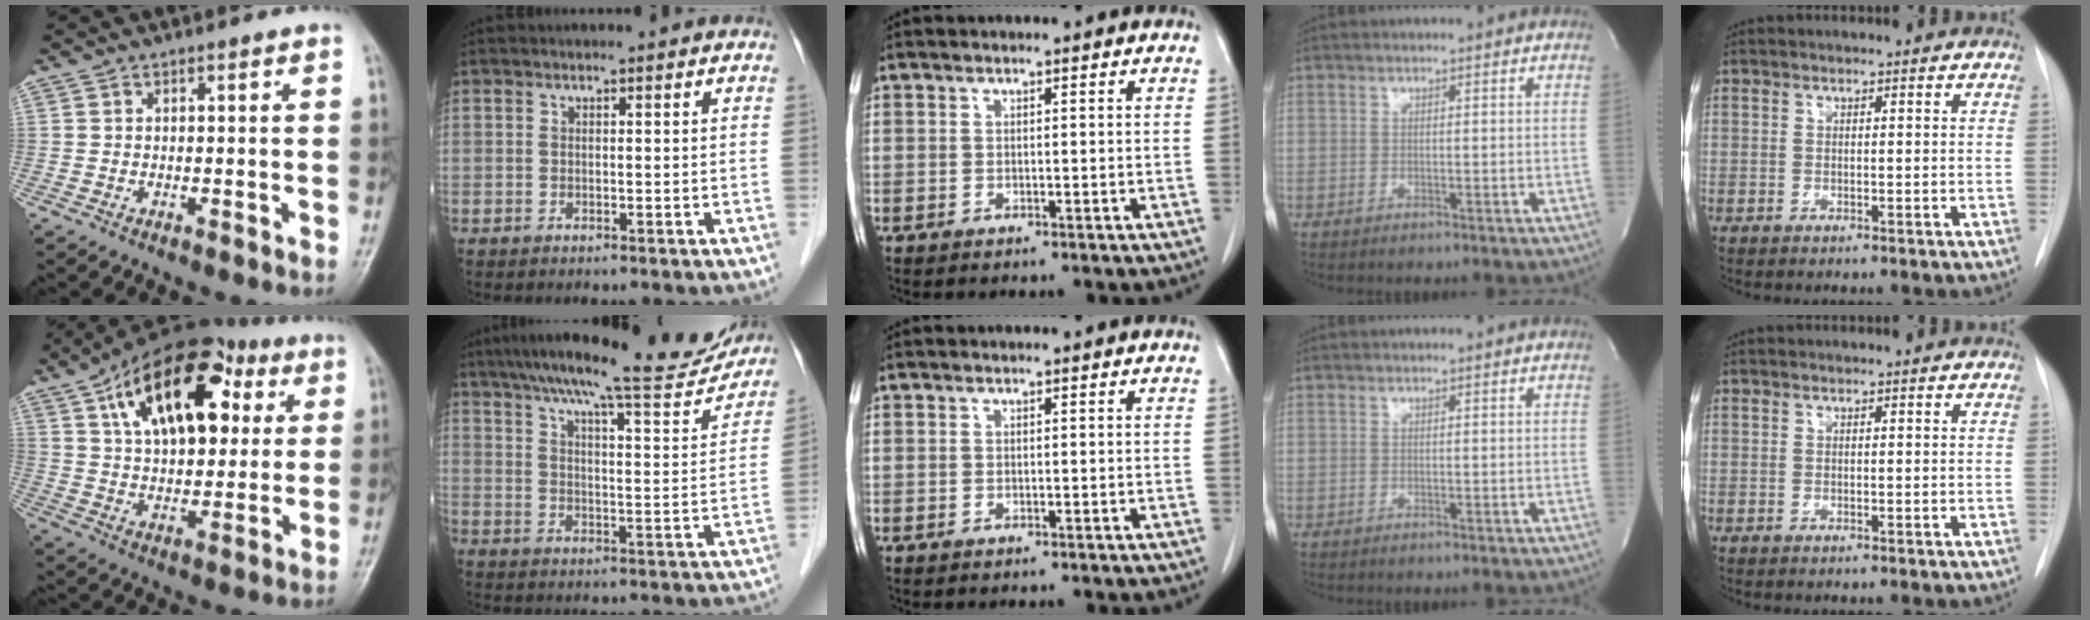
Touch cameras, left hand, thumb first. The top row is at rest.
{"thumb": {"total": 22.5, "force": [8.1, 12.5, 16.8], "torque": [-0.234, 0.003, 0.123]}, "index": {"total": 18.5, "force": [16.7, 1.6, 7.9], "torque": [-0.120, -0.013, 0.229]}}